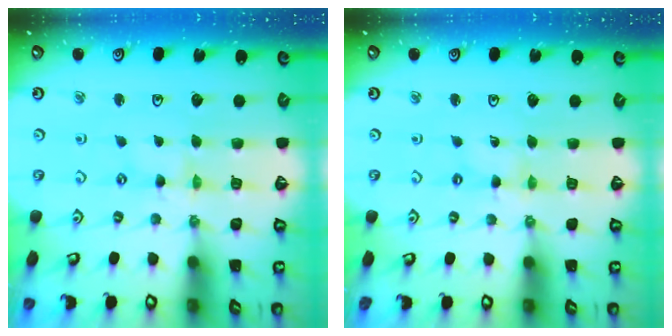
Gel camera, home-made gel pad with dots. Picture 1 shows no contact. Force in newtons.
{"total": 0.0}